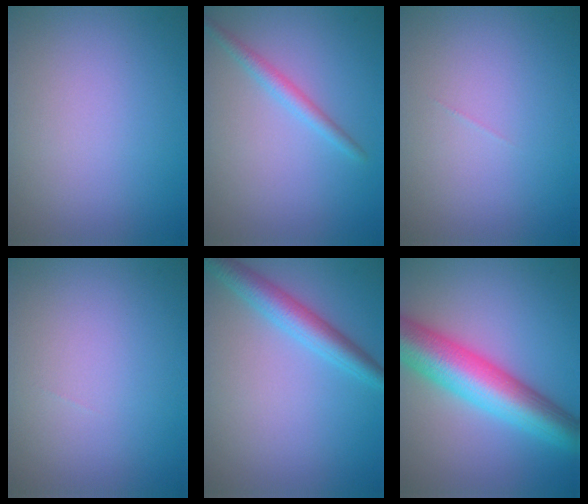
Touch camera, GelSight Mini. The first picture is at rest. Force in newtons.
{"total": 1.8, "press": 1.8, "slide": 0.0}
{"total": 0.0}
{"total": 0.0}
{"total": 3.8, "press": 3.8, "slide": 0.1}
{"total": 9.2, "press": 9.2, "slide": 0.3}